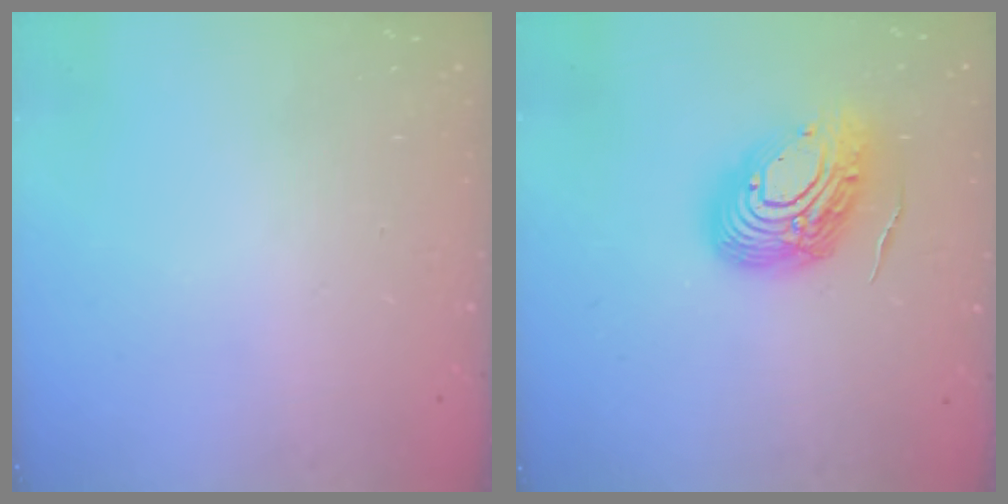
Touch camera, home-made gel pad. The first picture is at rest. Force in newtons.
{"total": 15.0, "press": 14.9, "slide": 1.5}